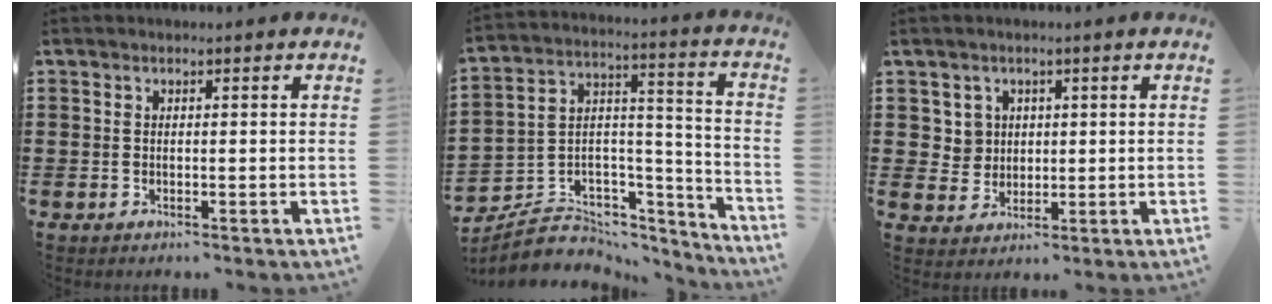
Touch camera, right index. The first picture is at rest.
{"total": 5.2, "force": [-3.7, 3.5, 0.4], "torque": [-0.029, -0.009, -0.072]}
{"total": 3.6, "force": [1.2, 3.4, 0.5], "torque": [-0.027, 0.012, 0.021]}